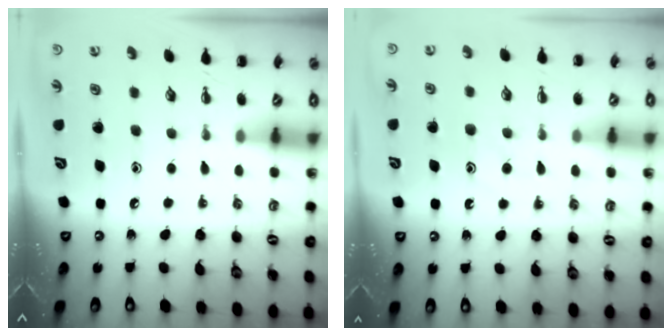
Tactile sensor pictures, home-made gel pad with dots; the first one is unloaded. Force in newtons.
{"total": 10.2, "press": 10.2, "slide": 0.8}